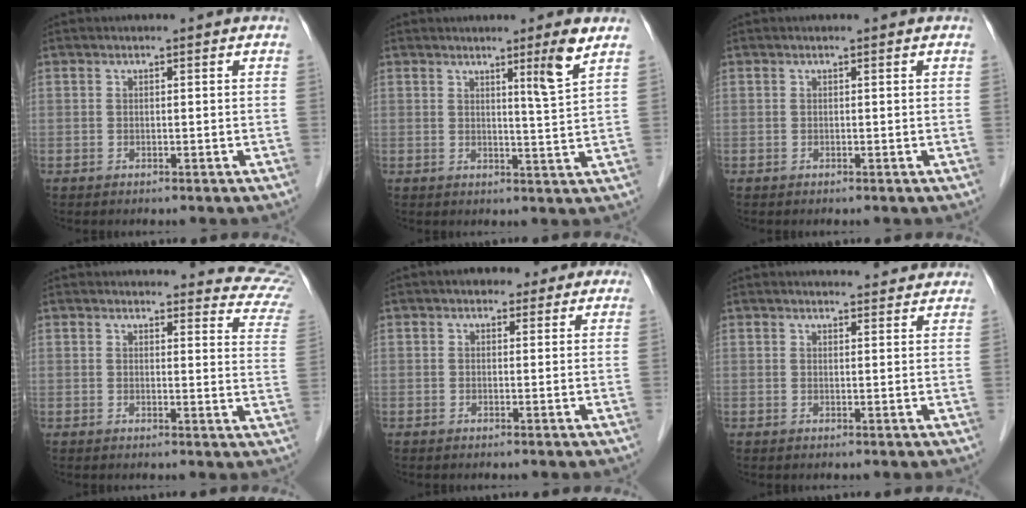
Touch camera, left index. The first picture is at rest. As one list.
[{"total": 4.7, "force": [2.8, -1.3, 3.5], "torque": [-0.052, -0.013, 0.049]}, {"total": 0.0}, {"total": 15.4, "force": [15.0, 2.6, 2.4], "torque": [0.011, -0.075, 0.127]}, {"total": 4.1, "force": [2.7, 2.6, 1.6], "torque": [-0.009, 0.023, 0.034]}, {"total": 8.0, "force": [7.5, 1.6, 2.0], "torque": [-0.015, 0.008, 0.078]}]